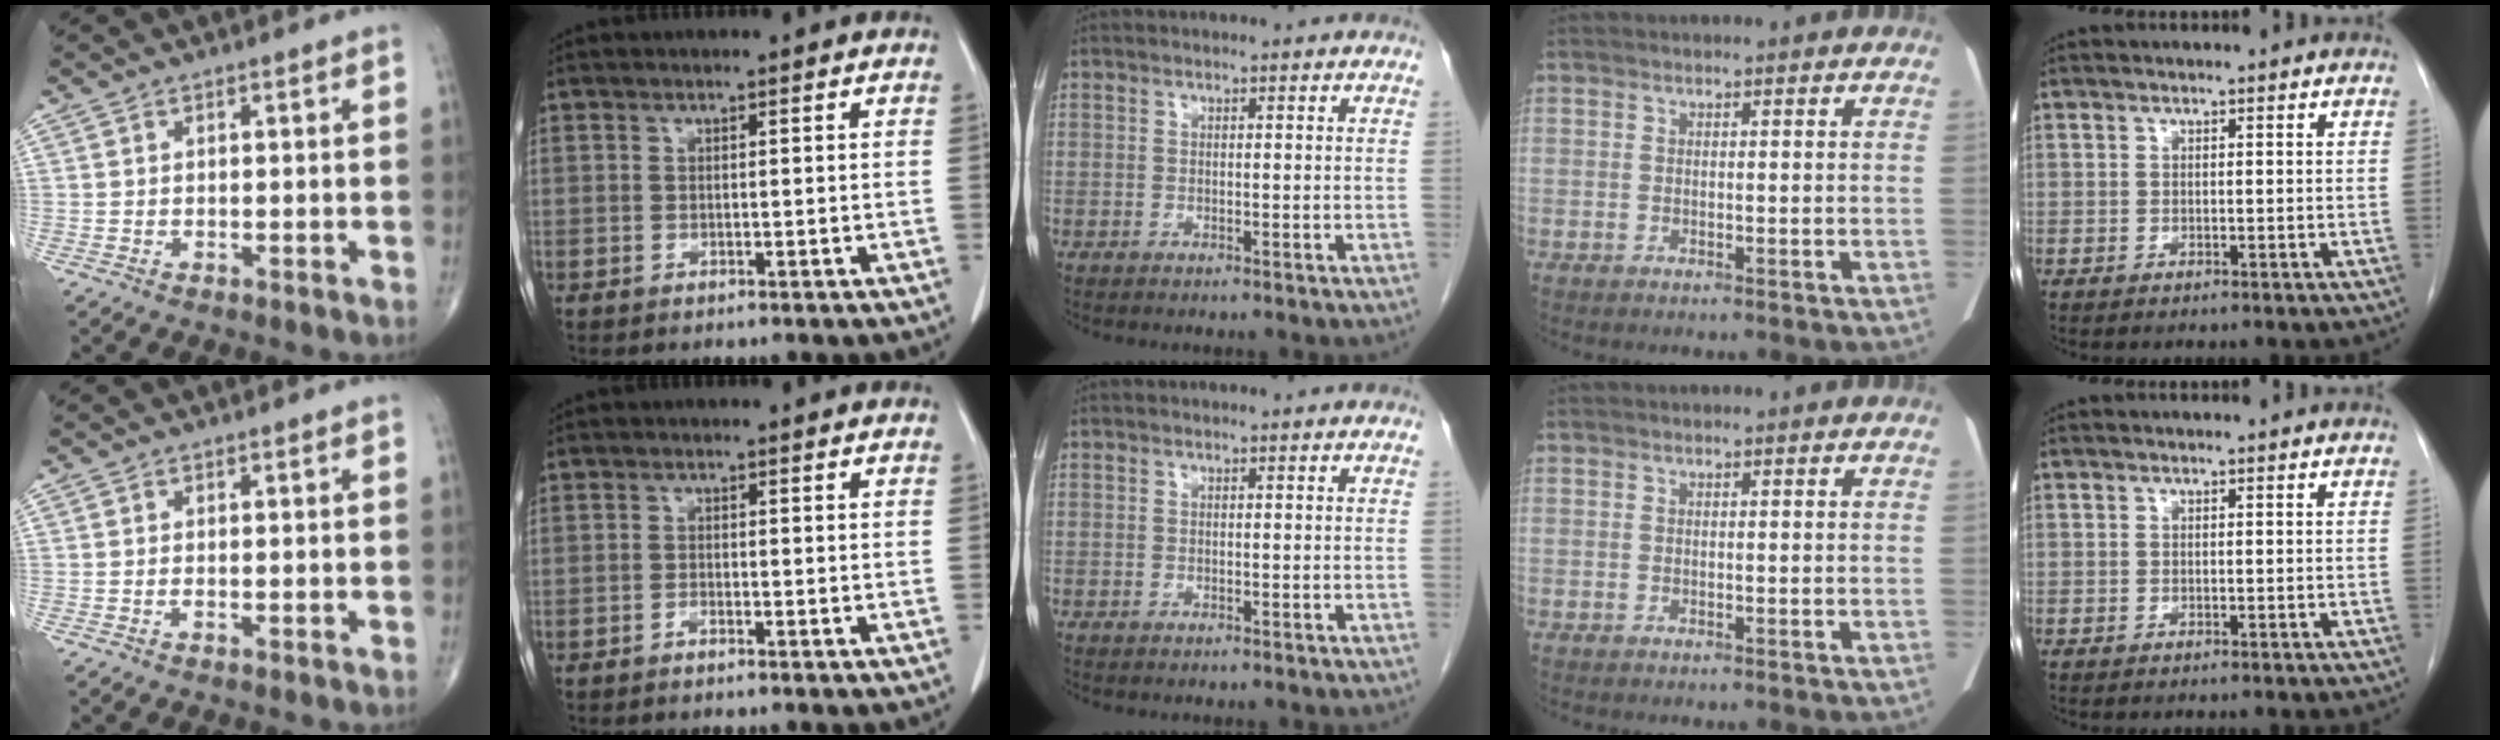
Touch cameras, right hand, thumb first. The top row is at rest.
{"thumb": {"total": 0.6, "force": [-0.2, 0.2, 0.5], "torque": [-0.011, -0.001, -0.004]}, "index": {"total": 0.7, "force": [-0.7, 0.0, 0.3], "torque": [-0.003, 0.001, -0.013]}}